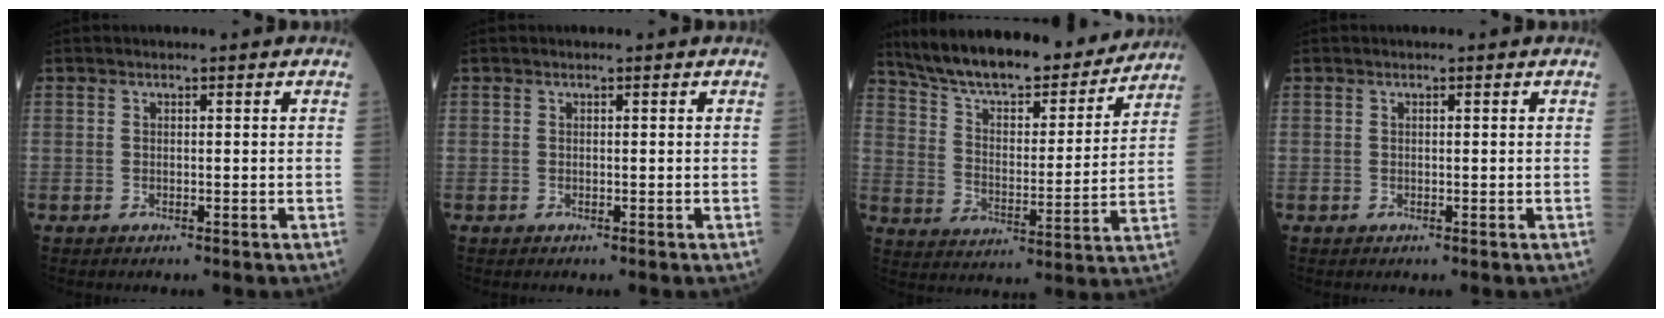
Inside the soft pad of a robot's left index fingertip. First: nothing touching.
{"total": 0.0}
{"total": 21.3, "force": [18.9, 4.4, 8.9], "torque": [-0.138, -0.003, 0.284]}
{"total": 0.0}